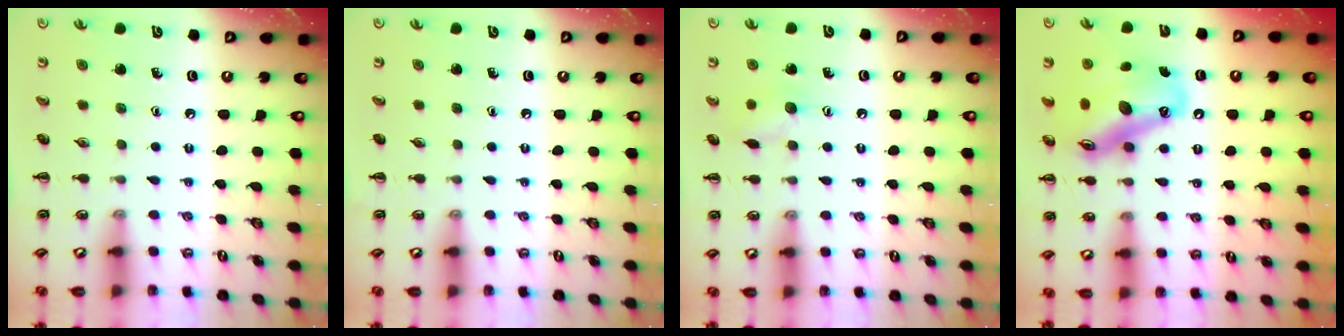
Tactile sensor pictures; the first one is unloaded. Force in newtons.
{"total": 0.0}
{"total": 6.5, "press": 6.4, "slide": 0.8}
{"total": 16.9, "press": 16.1, "slide": 5.2}